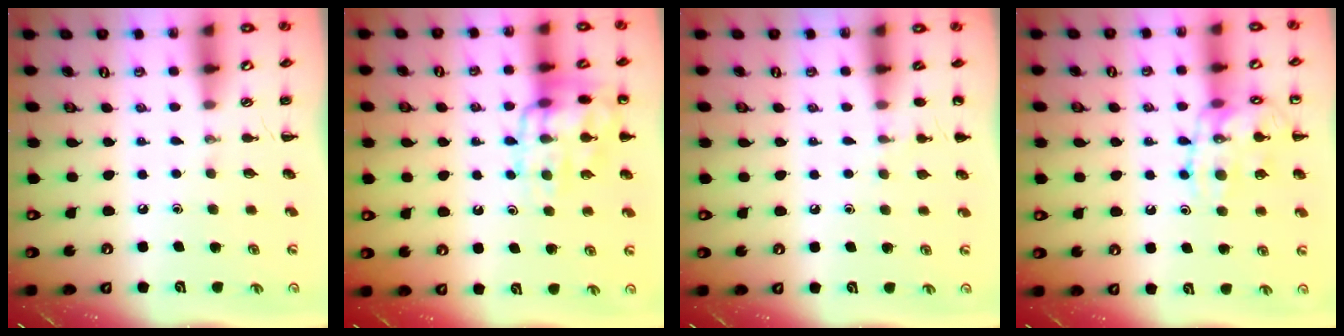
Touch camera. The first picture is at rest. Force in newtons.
{"total": 14.7, "press": 14.6, "slide": 1.6}
{"total": 5.4, "press": 5.2, "slide": 1.6}
{"total": 13.6, "press": 13.6, "slide": 1.1}